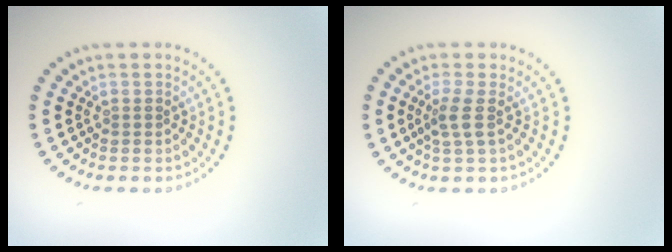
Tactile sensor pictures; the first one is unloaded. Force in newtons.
{"total": 2.1, "press": 1.6, "slide": 1.4}